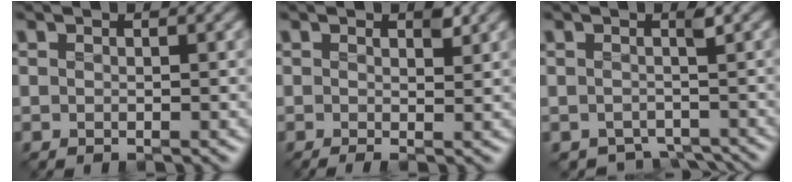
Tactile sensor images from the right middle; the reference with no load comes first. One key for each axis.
{"total": 1.5, "fx": 0.2, "fy": 0.3, "fz": 1.4, "tx": -0.019, "ty": -0.008, "tz": -0.001}
{"total": 2.6, "fx": -2.1, "fy": 1.0, "fz": 1.2, "tx": -0.006, "ty": -0.013, "tz": -0.035}